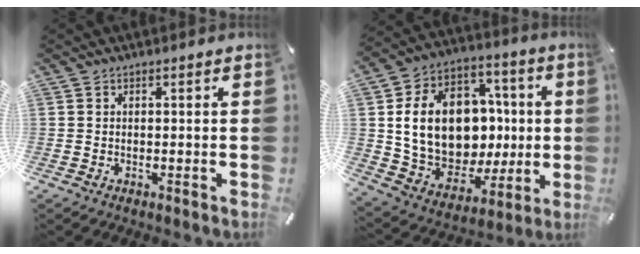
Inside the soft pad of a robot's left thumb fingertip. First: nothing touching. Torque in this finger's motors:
{"motor_torque": [2.46, 2.47, 0.99, 0.14, 0.31]}